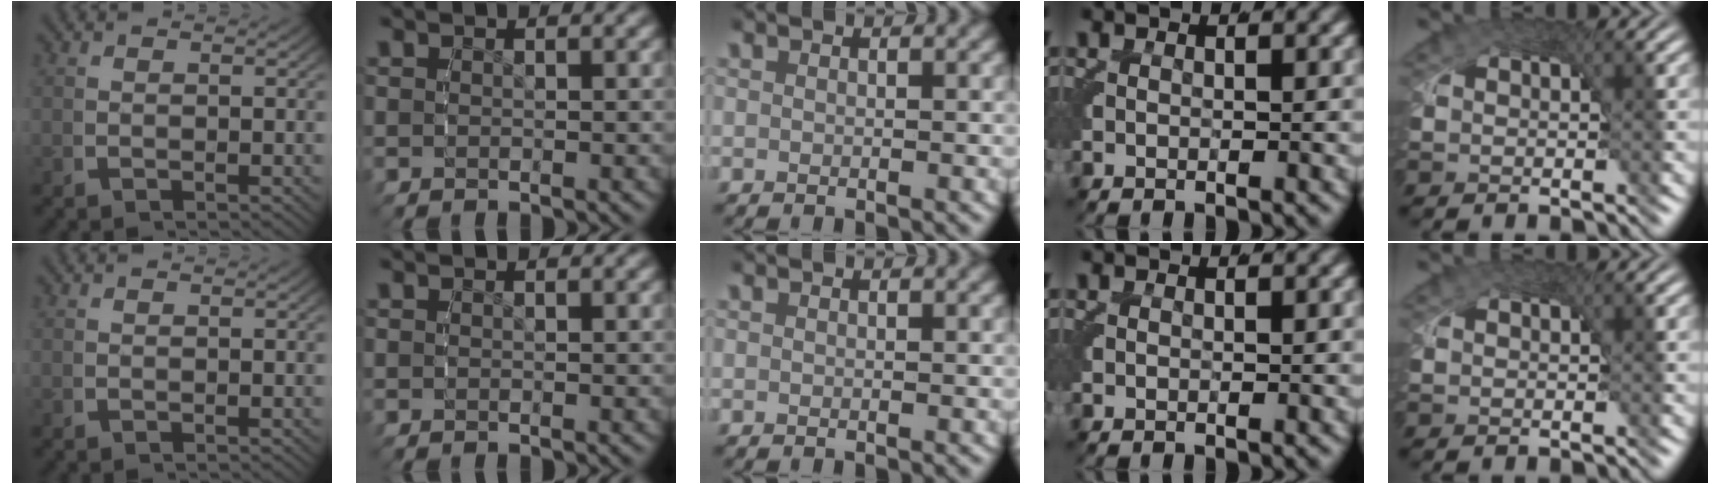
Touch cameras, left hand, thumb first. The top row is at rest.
{}